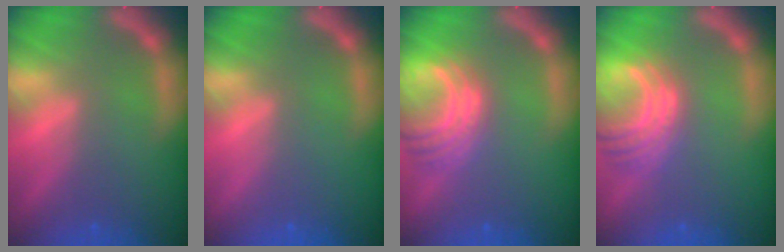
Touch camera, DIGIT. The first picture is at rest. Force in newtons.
{"total": 0.0}
{"total": 6.5}
{"total": 7.0}